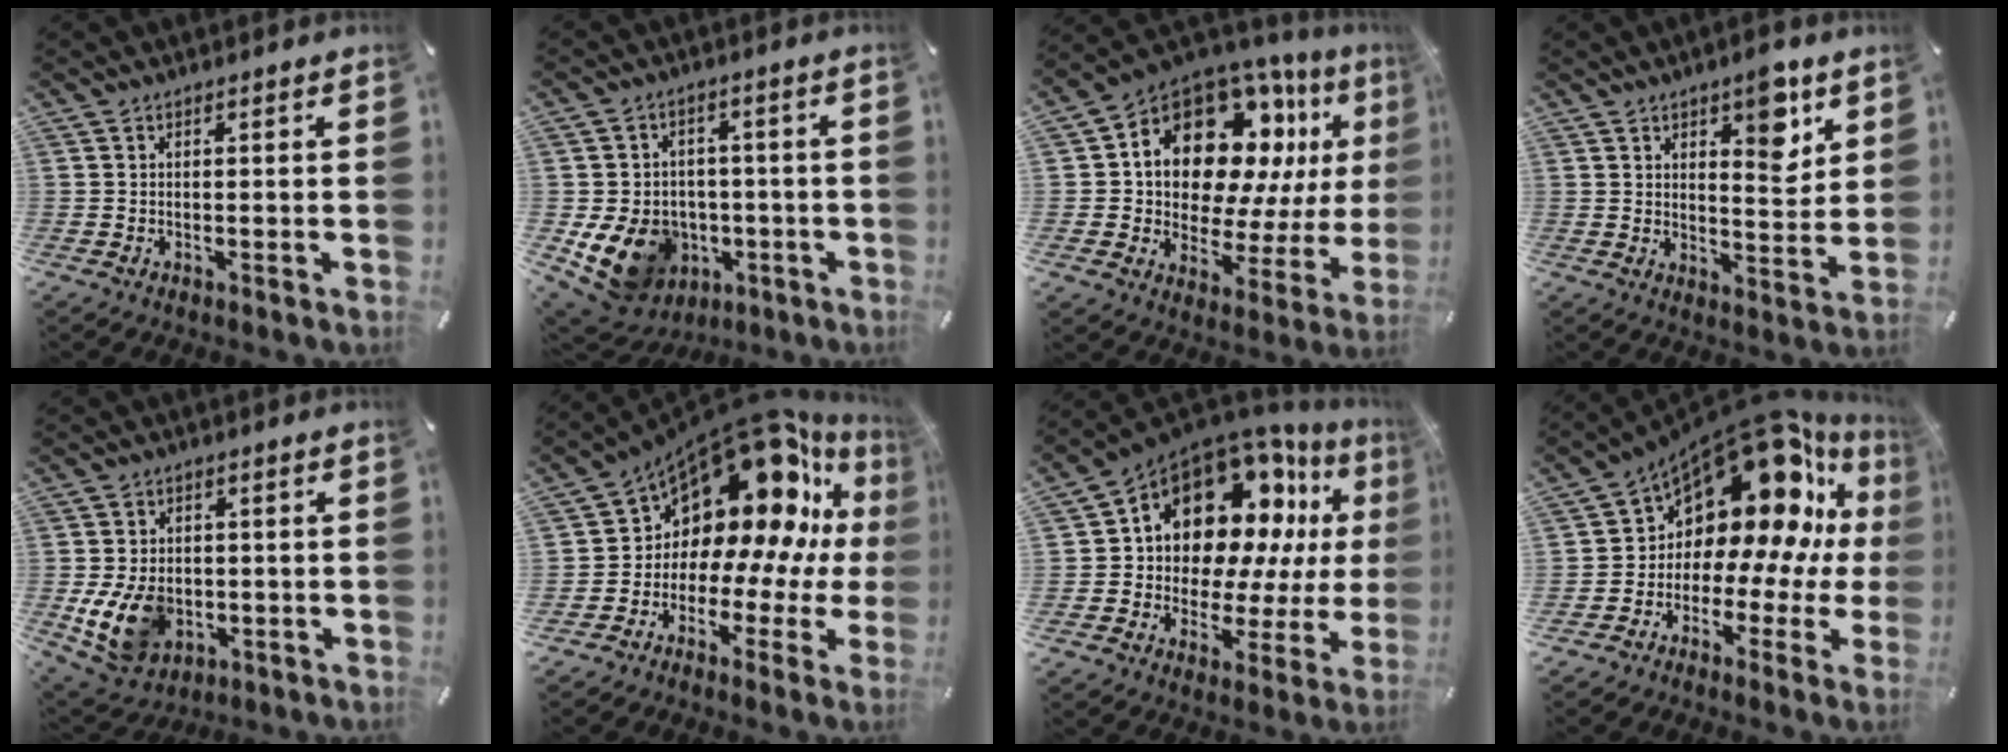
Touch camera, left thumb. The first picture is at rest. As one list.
[{"total": 13.4, "force": [-3.9, 11.2, 6.3], "torque": [-0.133, 0.018, -0.057]}, {"total": 18.3, "force": [8.4, 12.0, 10.9], "torque": [-0.183, -0.063, 0.146]}, {"total": 9.3, "force": [5.5, 4.4, 6.1], "torque": [-0.061, -0.037, 0.085]}, {"total": 11.6, "force": [-2.2, 8.9, 7.2], "torque": [-0.147, 0.007, -0.034]}, {"total": 16.8, "force": [9.9, 10.0, 9.1], "torque": [-0.137, -0.106, 0.173]}, {"total": 15.3, "force": [8.1, 10.1, 8.1], "torque": [-0.137, -0.083, 0.143]}, {"total": 17.1, "force": [10.0, 9.8, 9.9], "torque": [-0.155, -0.099, 0.172]}]